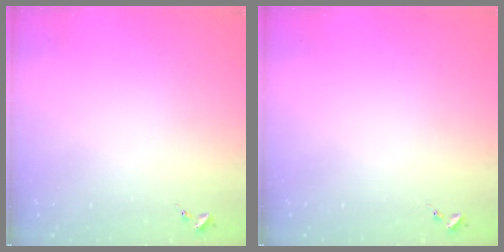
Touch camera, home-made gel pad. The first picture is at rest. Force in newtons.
{"total": 0.0}